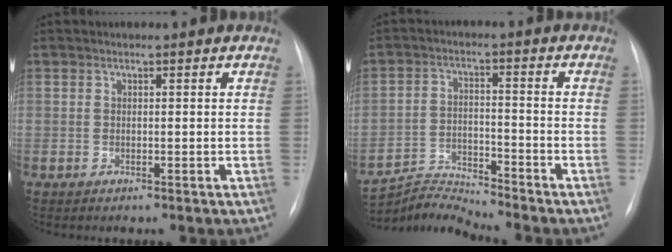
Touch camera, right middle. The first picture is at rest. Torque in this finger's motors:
{"motor_torque": [-0.16, -0.16, -0.18, -0.04]}